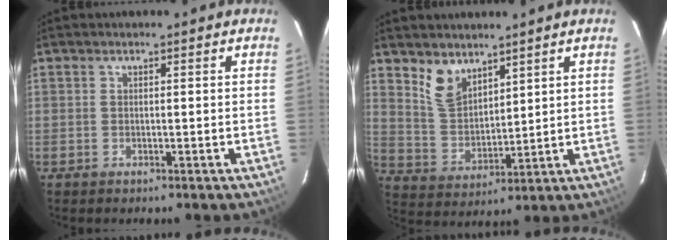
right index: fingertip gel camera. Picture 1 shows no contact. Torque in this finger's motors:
{"motor_torque": [0.16, 0.16, 0.06, 0.03]}